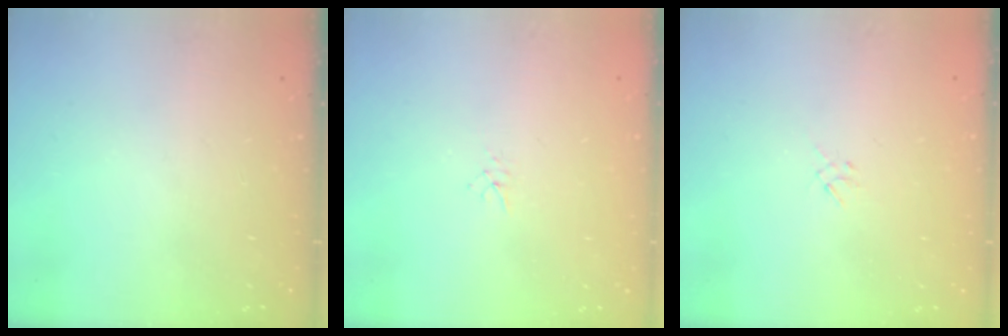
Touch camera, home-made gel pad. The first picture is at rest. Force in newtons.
{"total": 1.9, "press": 1.9, "slide": 0.3}
{"total": 1.3, "press": 1.2, "slide": 0.5}